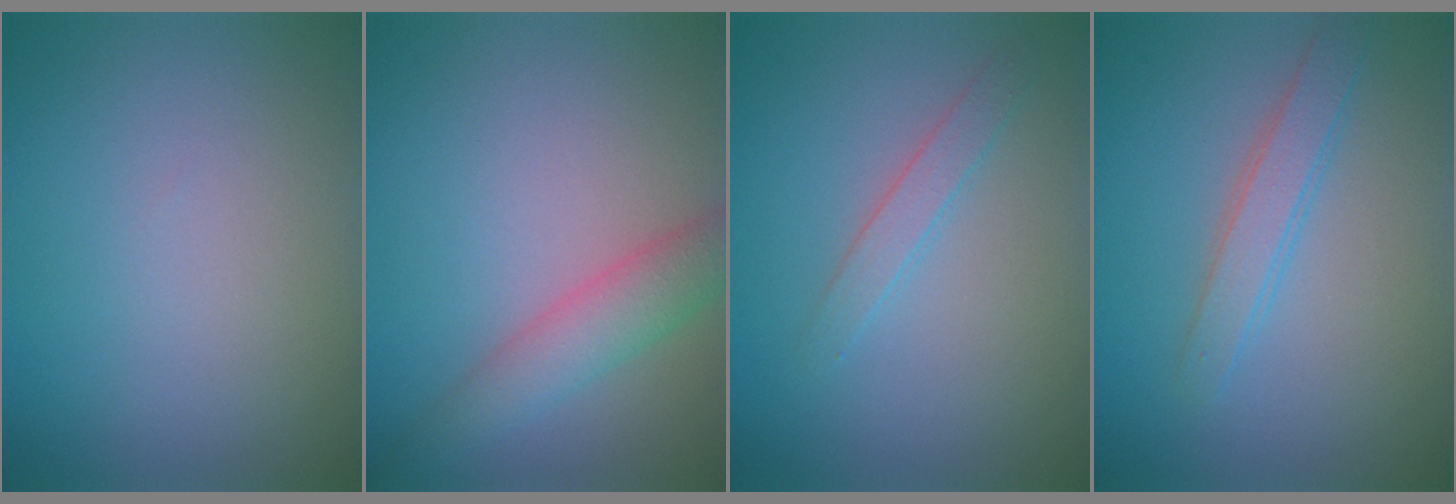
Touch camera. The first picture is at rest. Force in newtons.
{"total": 3.7, "press": 3.7, "slide": 0.2}
{"total": 1.6, "press": 1.6, "slide": 0.0}
{"total": 2.4, "press": 2.4, "slide": 0.1}